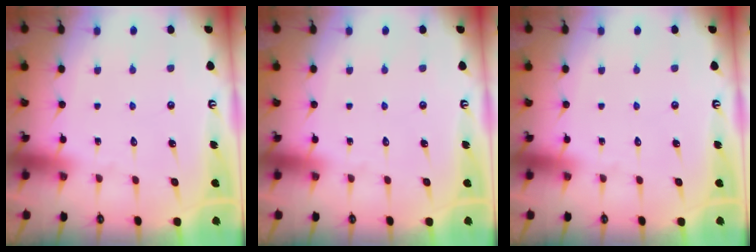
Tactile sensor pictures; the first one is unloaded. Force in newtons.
{"total": 0.0}
{"total": 0.0}